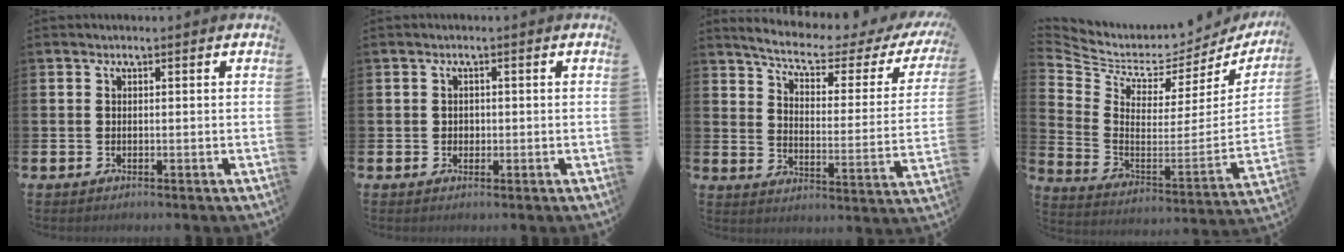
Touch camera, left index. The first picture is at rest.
{"total": 1.1, "force": [0.3, 1.0, 0.4], "torque": [0.002, 0.004, 0.001]}
{"total": 6.0, "force": [4.9, 1.3, 3.1], "torque": [-0.080, -0.037, 0.074]}
{"total": 4.2, "force": [3.4, 2.3, 1.2], "torque": [-0.054, -0.044, 0.053]}